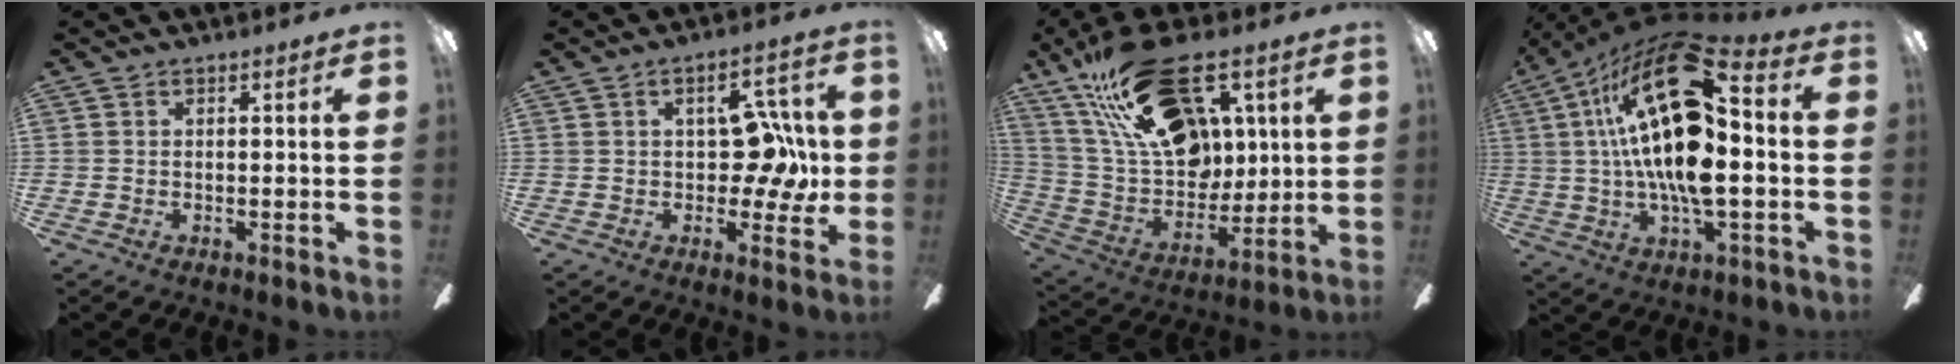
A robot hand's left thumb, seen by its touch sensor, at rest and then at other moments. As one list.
[{"total": 12.7, "force": [1.5, 7.5, 10.1], "torque": [-0.137, 0.010, 0.026]}, {"total": 28.6, "force": [15.3, 15.5, 18.6], "torque": [-0.331, -0.071, 0.271]}, {"total": 24.9, "force": [4.7, 10.2, 22.2], "torque": [-0.403, -0.025, 0.072]}]